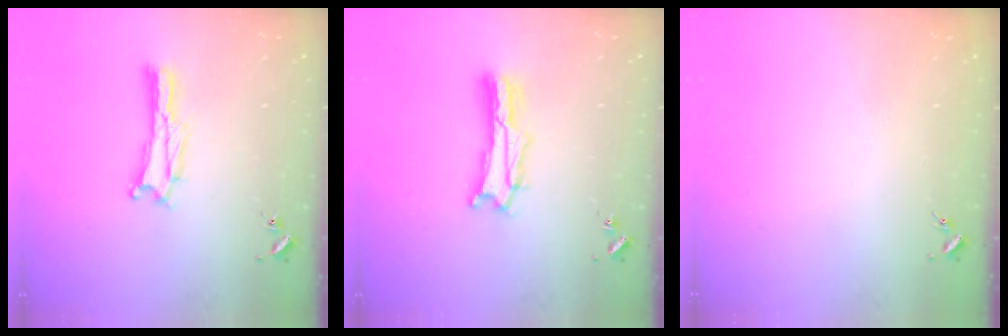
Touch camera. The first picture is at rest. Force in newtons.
{"total": 2.7, "press": 2.7, "slide": 0.4}
{"total": 0.0}